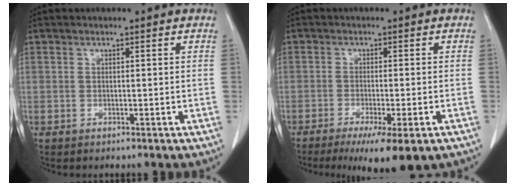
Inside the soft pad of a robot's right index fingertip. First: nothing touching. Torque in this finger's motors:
{"motor_torque": [1.28, -0.86, 0.63, 0.16]}